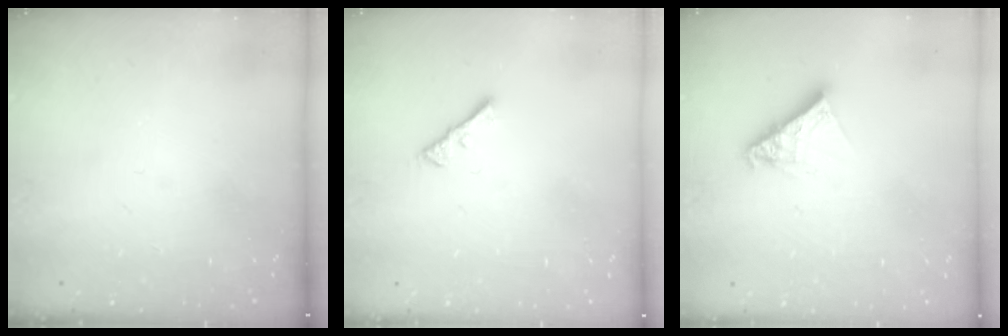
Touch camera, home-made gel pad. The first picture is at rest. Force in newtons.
{"total": 2.3, "press": 2.2, "slide": 0.4}
{"total": 9.5, "press": 9.5, "slide": 0.7}